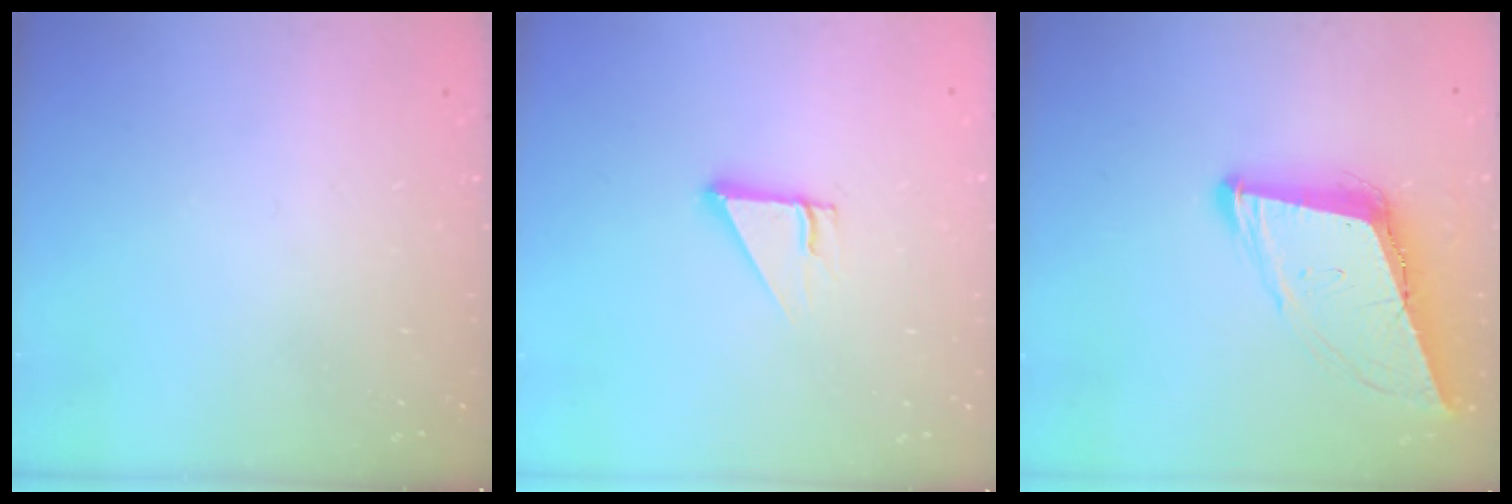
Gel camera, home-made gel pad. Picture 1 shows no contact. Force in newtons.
{"total": 2.7, "press": 2.7, "slide": 0.0}
{"total": 10.9, "press": 10.3, "slide": 3.6}